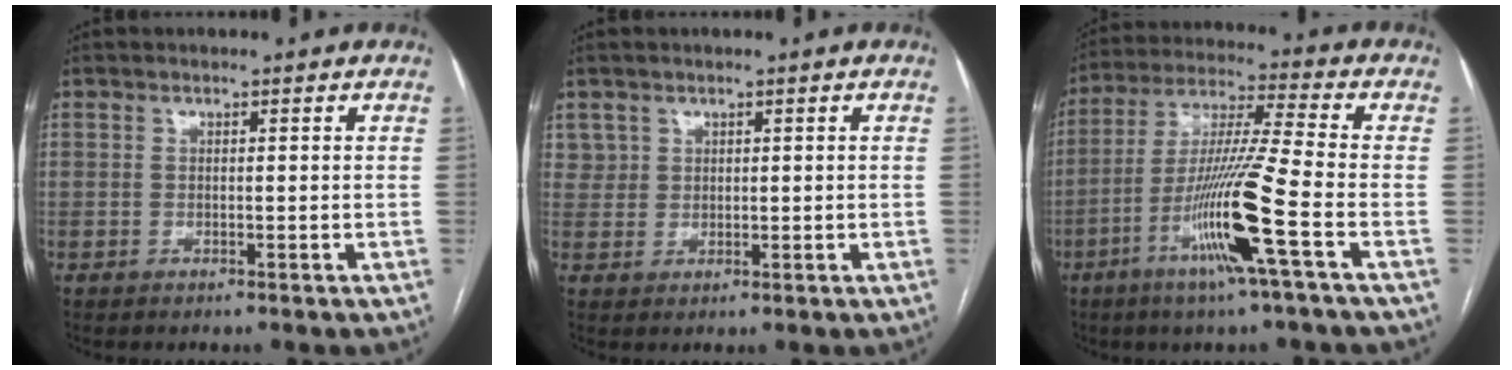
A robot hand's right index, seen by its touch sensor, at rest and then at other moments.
{"total": 2.3, "force": [1.3, 1.9, -0.3], "torque": [0.019, 0.005, 0.017]}
{"total": 14.4, "force": [-5.7, -1.5, 13.2], "torque": [-0.260, -0.015, -0.111]}